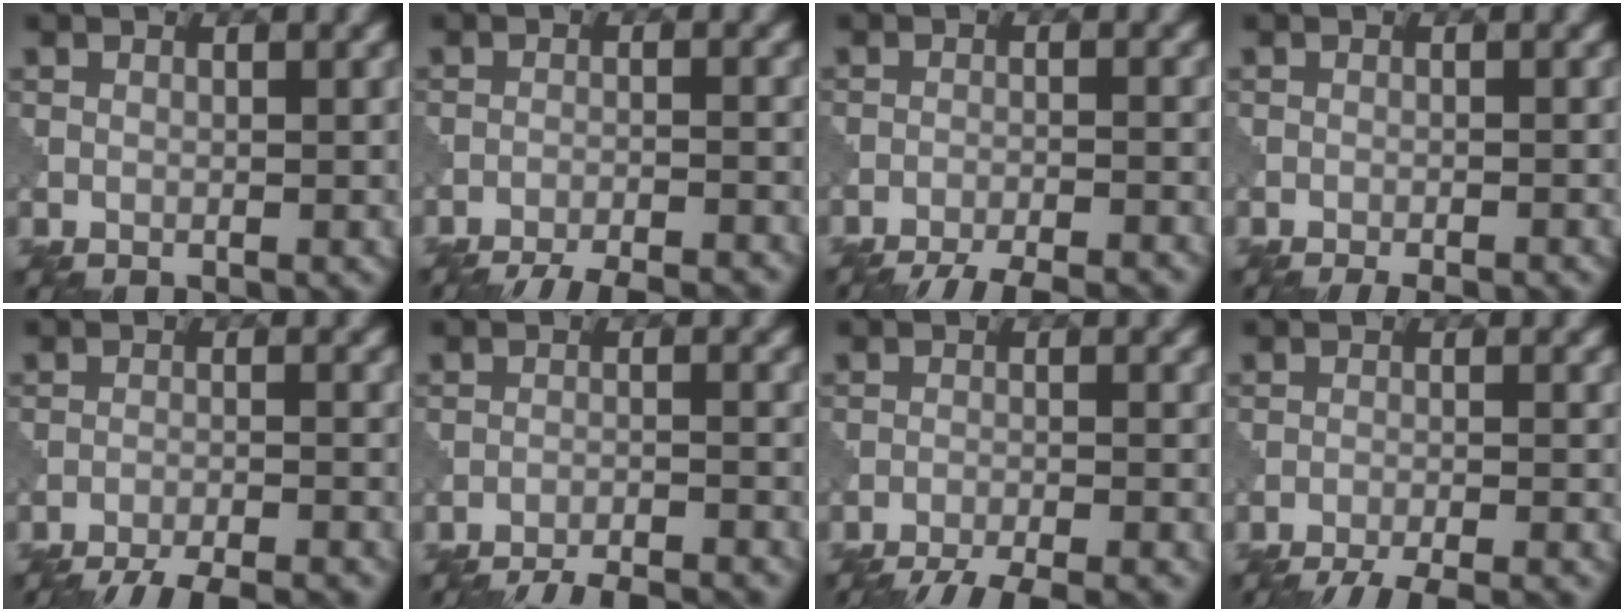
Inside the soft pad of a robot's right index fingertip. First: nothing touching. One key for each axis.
{"total": 8.8, "fx": -8.3, "fy": 1.6, "fz": 2.5, "tx": -0.029, "ty": -0.001, "tz": -0.116}
{"total": 8.5, "fx": -7.9, "fy": 1.5, "fz": 2.8, "tx": -0.035, "ty": -0.004, "tz": -0.113}
{"total": 2.5, "fx": -2.1, "fy": 0.4, "fz": 1.2, "tx": -0.018, "ty": 0.003, "tz": -0.033}
{"total": 9.1, "fx": -8.4, "fy": 1.6, "fz": 3.0, "tx": -0.039, "ty": -0.007, "tz": -0.120}
{"total": 9.6, "fx": -9.2, "fy": 1.8, "fz": 2.3, "tx": -0.024, "ty": 0.002, "tz": -0.124}
{"total": 8.2, "fx": -7.5, "fy": 1.3, "fz": 3.0, "tx": -0.042, "ty": -0.009, "tz": -0.111}
{"total": 7.4, "fx": -6.8, "fy": 1.2, "fz": 2.7, "tx": -0.035, "ty": -0.005, "tz": -0.100}